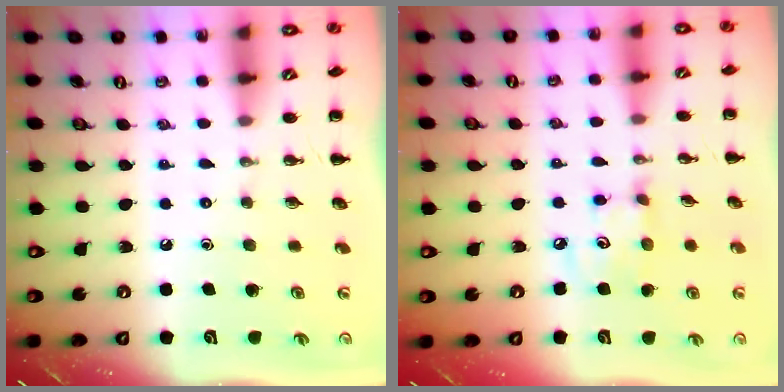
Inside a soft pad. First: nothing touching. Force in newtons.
{"total": 4.8, "press": 4.8, "slide": 0.6}